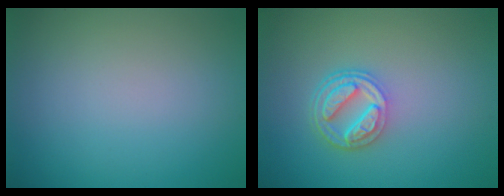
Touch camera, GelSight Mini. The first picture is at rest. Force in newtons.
{"total": 4.3, "press": 3.2, "slide": 2.8}